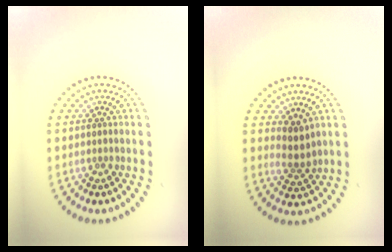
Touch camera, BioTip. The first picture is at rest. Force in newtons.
{"total": 2.2, "press": 1.7, "slide": 1.3}